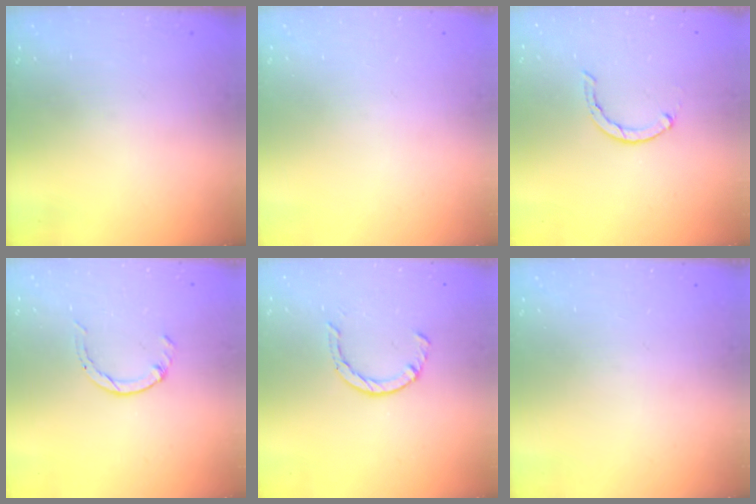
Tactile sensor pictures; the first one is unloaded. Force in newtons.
{"total": 0.0}
{"total": 0.7, "press": 0.6, "slide": 0.2}
{"total": 0.5, "press": 0.5, "slide": 0.1}
{"total": 4.1, "press": 4.0, "slide": 0.4}
{"total": 0.0}